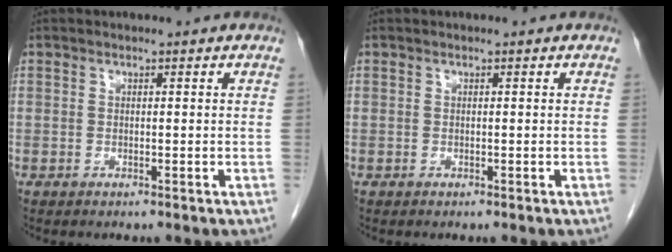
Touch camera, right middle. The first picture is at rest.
{"total": 0.0}